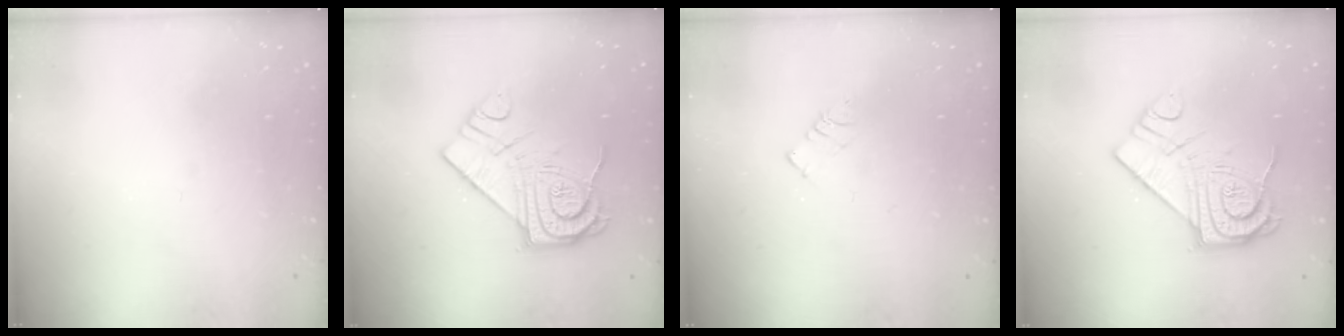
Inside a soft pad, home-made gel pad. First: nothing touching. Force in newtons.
{"total": 14.3, "press": 14.3, "slide": 0.7}
{"total": 2.6, "press": 2.6, "slide": 0.3}
{"total": 14.3, "press": 14.3, "slide": 0.7}